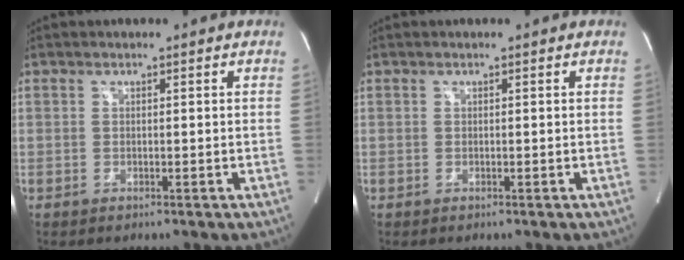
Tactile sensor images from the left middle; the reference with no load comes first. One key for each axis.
{"total": 0.0}